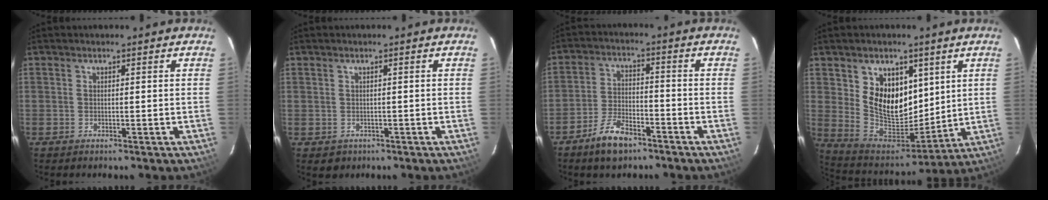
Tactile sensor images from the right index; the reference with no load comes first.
{"total": 2.2, "force": [-0.4, 2.1, 0.3], "torque": [-0.004, 0.000, 0.001]}
{"total": 8.0, "force": [-5.7, 3.4, 4.4], "torque": [-0.101, 0.005, -0.103]}
{"total": 14.7, "force": [5.3, 10.2, 9.1], "torque": [-0.168, -0.005, 0.117]}